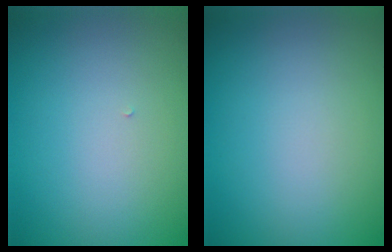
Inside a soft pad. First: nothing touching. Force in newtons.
{"total": 0.0}